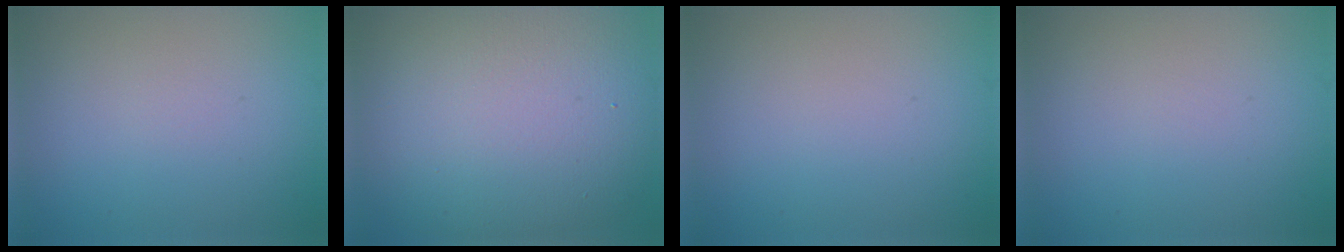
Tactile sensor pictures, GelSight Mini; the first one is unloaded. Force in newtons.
{"total": 15.3, "press": 15.3, "slide": 0.8}
{"total": 0.0}
{"total": 0.0}